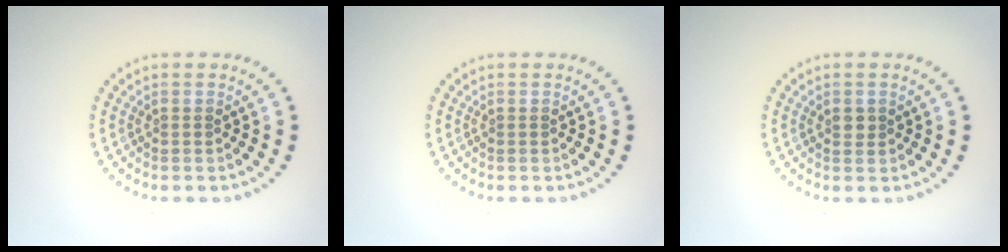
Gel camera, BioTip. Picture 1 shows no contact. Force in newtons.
{"total": 0.0}
{"total": 1.0, "press": 1.0, "slide": 0.4}